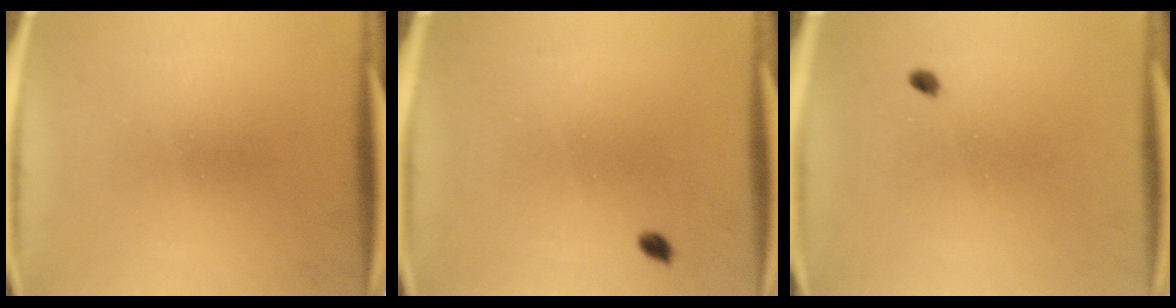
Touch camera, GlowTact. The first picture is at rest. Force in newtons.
{"total": 1.0}
{"total": 1.6}